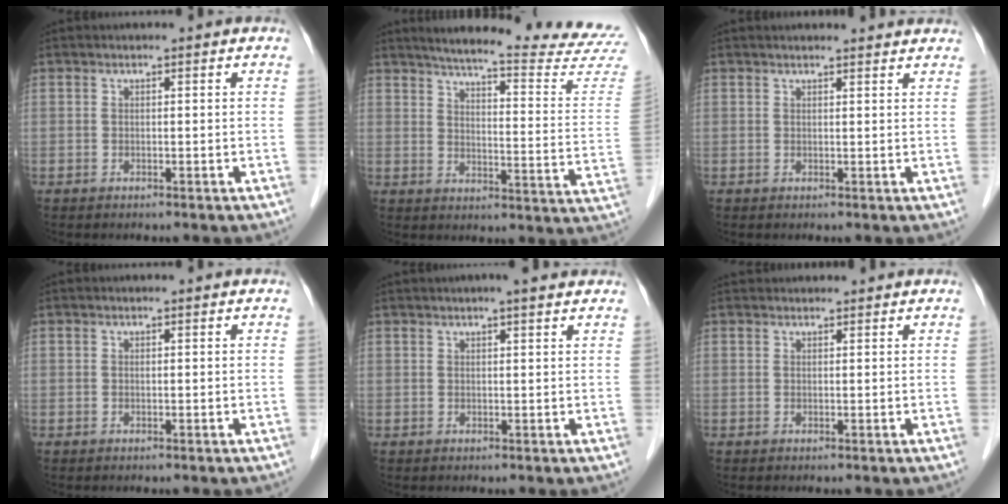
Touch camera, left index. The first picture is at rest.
{"total": 23.8, "force": [22.3, -0.3, 8.3], "torque": [-0.117, -0.108, 0.262]}
{"total": 5.9, "force": [5.7, 0.4, 1.5], "torque": [-0.017, 0.015, 0.053]}
{"total": 0.0}
{"total": 4.7, "force": [3.9, 0.4, 2.7], "torque": [-0.037, 0.020, 0.049]}
{"total": 3.1, "force": [3.1, 0.6, 0.4], "torque": [-0.006, 0.033, 0.044]}